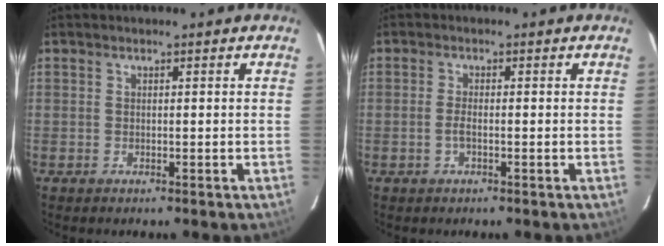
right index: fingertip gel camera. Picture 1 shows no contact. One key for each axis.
{"total": 1.8, "fx": -0.6, "fy": 0.5, "fz": 1.6, "tx": -0.034, "ty": 0.001, "tz": -0.013}